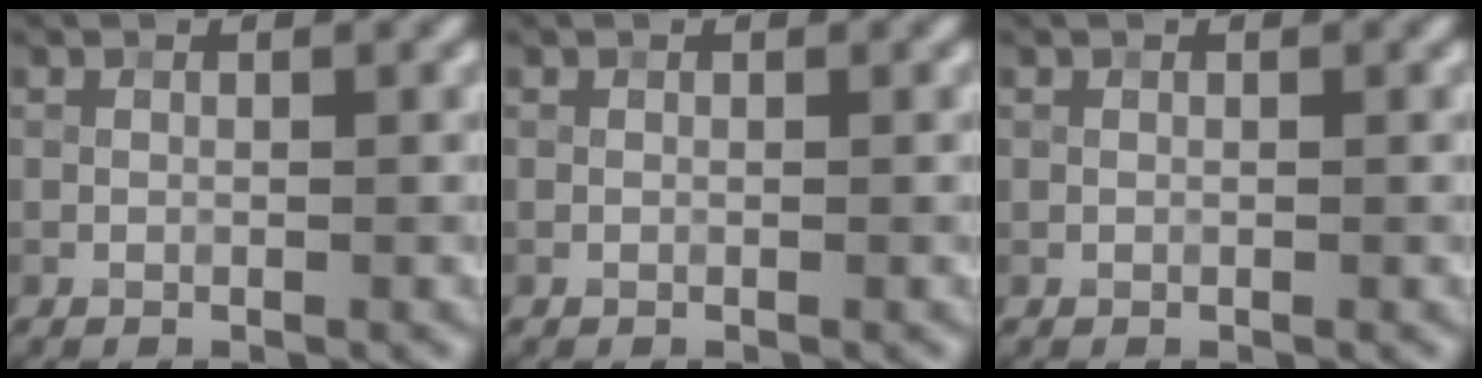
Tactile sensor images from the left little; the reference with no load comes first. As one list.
[{"total": 0.0}, {"total": 0.0}]